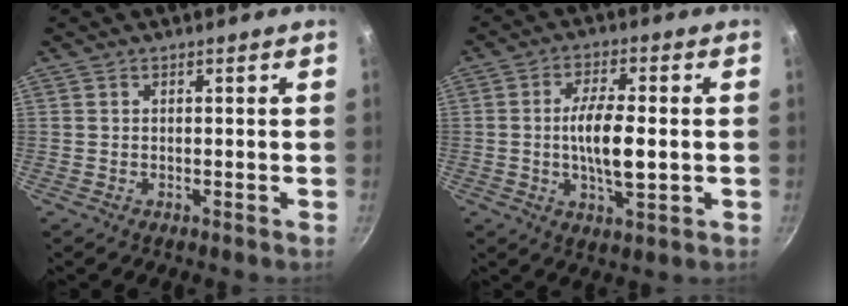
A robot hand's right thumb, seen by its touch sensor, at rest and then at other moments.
{"total": 9.6, "force": [-0.7, 3.4, 8.9], "torque": [-0.161, 0.004, -0.014]}